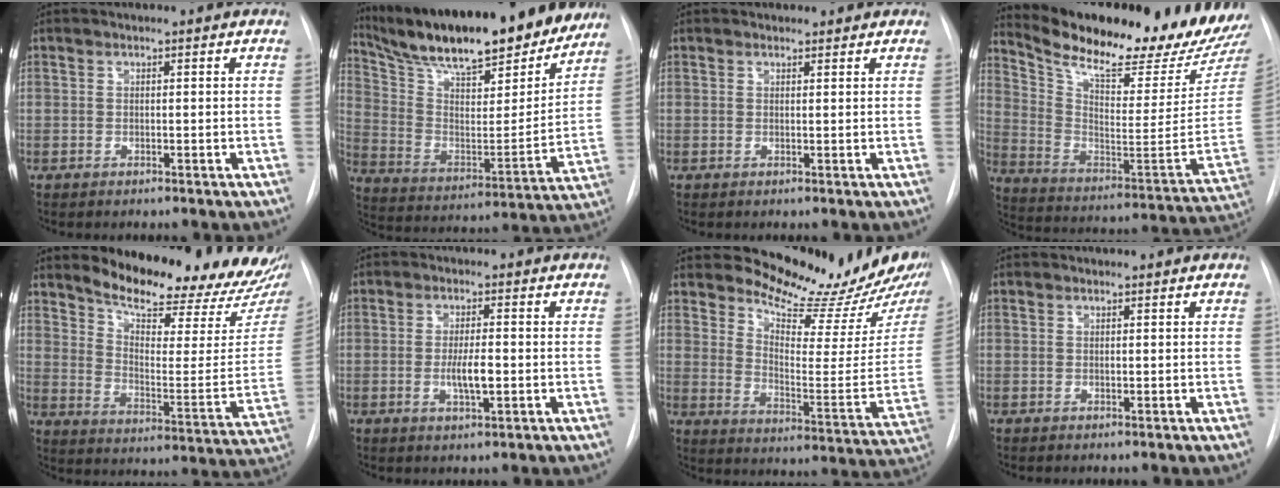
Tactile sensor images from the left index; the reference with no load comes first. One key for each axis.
{"total": 26.1, "fx": 22.3, "fy": 5.4, "fz": 12.5, "tx": -0.210, "ty": -0.016, "tz": 0.337}
{"total": 1.2, "fx": 1.1, "fy": 0.5, "fz": 0.0, "tx": -0.003, "ty": 0.001, "tz": 0.012}
{"total": 25.4, "fx": 22.5, "fy": 2.7, "fz": 11.5, "tx": -0.199, "ty": -0.071, "tz": 0.330}
{"total": 21.5, "fx": 19.2, "fy": 4.3, "fz": 8.6, "tx": -0.124, "ty": -0.080, "tz": 0.252}
{"total": 4.1, "fx": -0.7, "fy": 0.9, "fz": 4.0, "tx": -0.075, "ty": -0.003, "tz": -0.009}
{"total": 19.0, "fx": 16.8, "fy": 4.6, "fz": 7.4, "tx": -0.095, "ty": -0.088, "tz": 0.217}
{"total": 0.0}